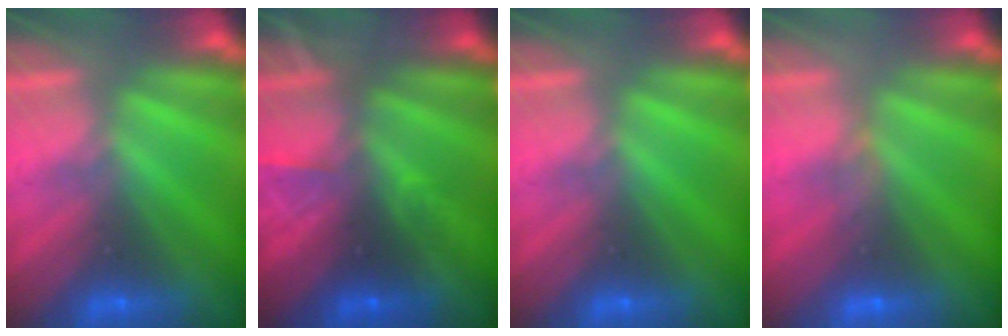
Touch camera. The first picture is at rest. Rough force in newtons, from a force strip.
{"total": 3.2}
{"total": 0.0}
{"total": 3.5}